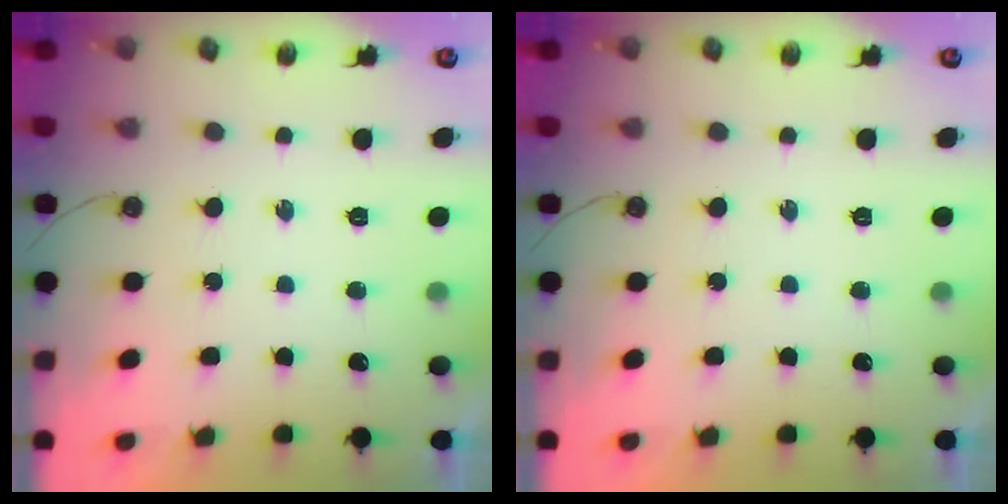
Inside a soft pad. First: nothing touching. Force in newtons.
{"total": 0.0}